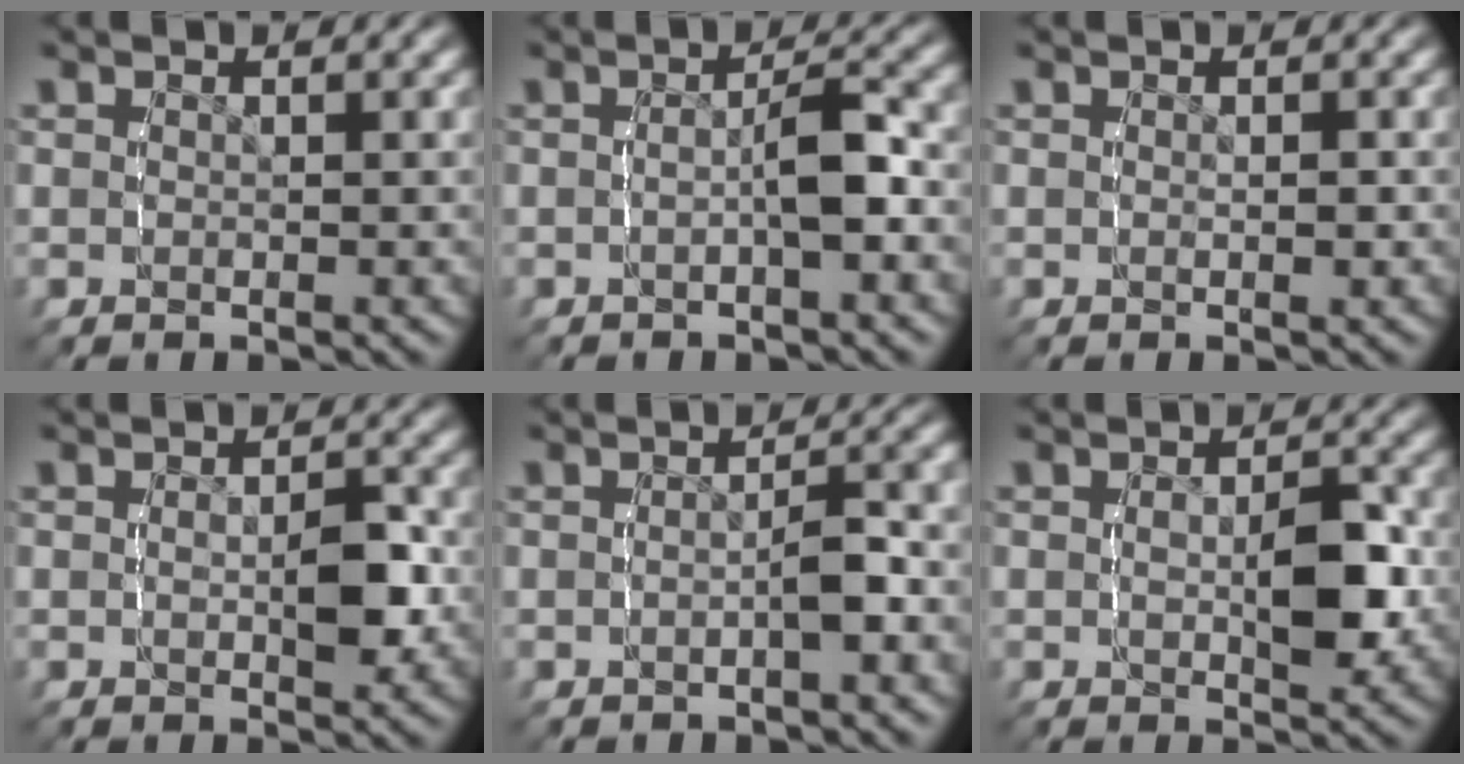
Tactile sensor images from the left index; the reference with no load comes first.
{"total": 2.8, "force": [-1.1, 0.6, 2.6], "torque": [-0.042, 0.003, -0.014]}
{"total": 0.8, "force": [0.0, 0.7, 0.4], "torque": [-0.003, 0.002, -0.001]}
{"total": 1.8, "force": [-0.1, 1.1, 1.5], "torque": [-0.025, -0.002, -0.005]}
{"total": 2.9, "force": [-1.2, 1.0, 2.5], "torque": [-0.036, 0.004, -0.017]}
{"total": 2.5, "force": [0.1, 1.1, 2.2], "torque": [-0.036, -0.001, -0.001]}